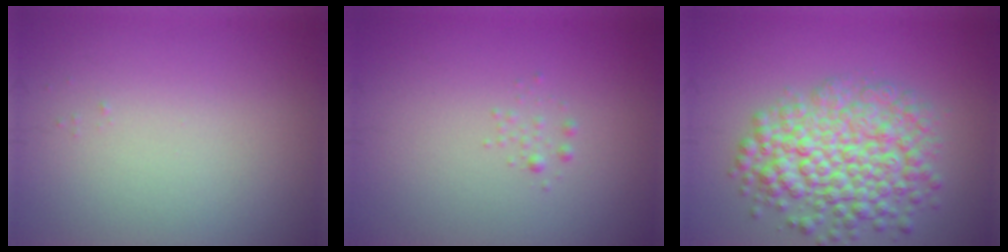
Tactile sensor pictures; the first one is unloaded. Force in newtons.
{"total": 0.7, "press": 0.7, "slide": 0.0}
{"total": 7.4, "press": 7.4, "slide": 0.3}